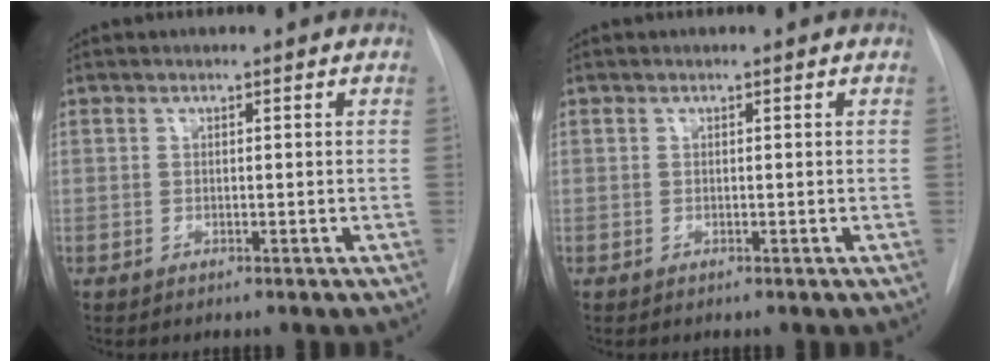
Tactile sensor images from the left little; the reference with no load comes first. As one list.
[{"total": 0.0}]